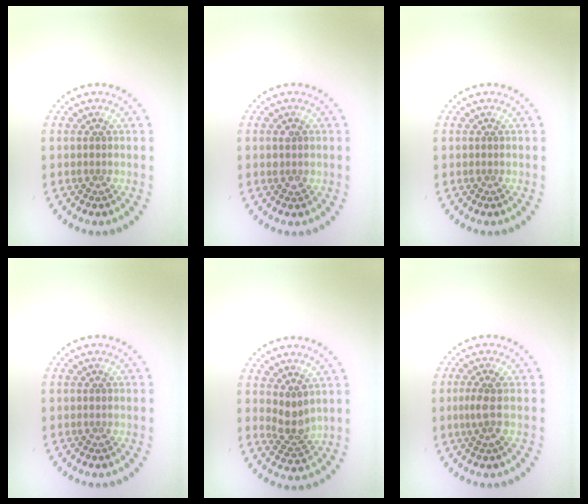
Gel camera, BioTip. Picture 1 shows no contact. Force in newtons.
{"total": 1.1, "press": 1.1, "slide": 0.2}
{"total": 0.0}
{"total": 0.0}
{"total": 2.3, "press": 1.8, "slide": 1.4}
{"total": 1.9, "press": 1.5, "slide": 1.2}